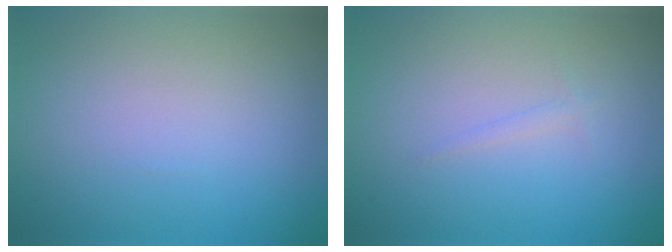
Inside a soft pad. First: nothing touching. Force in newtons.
{"total": 0.6, "press": 0.6, "slide": 0.0}